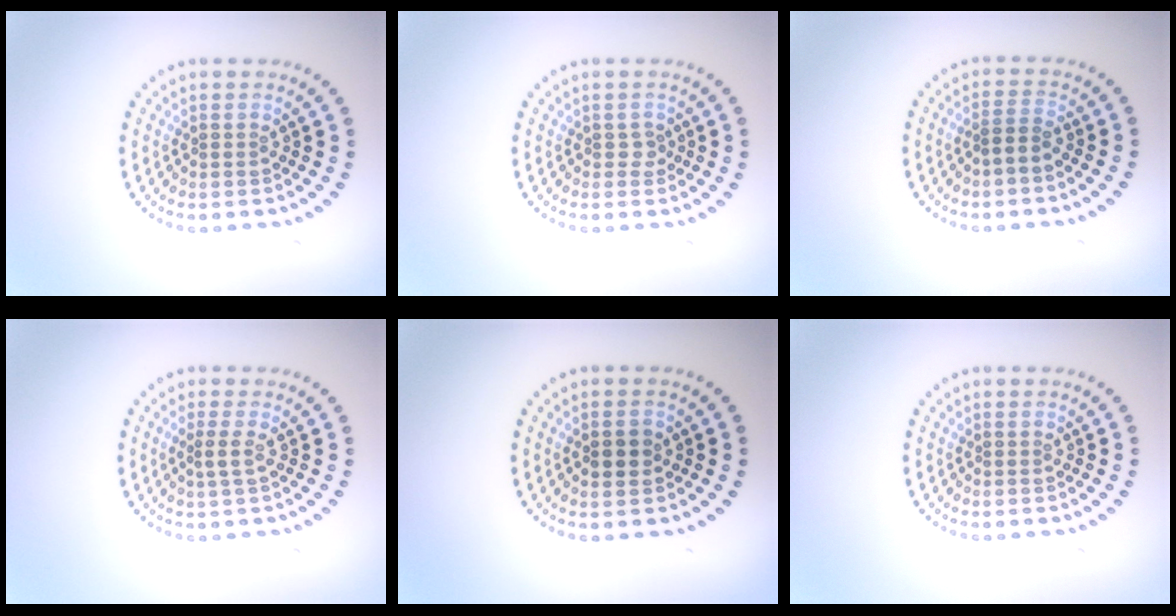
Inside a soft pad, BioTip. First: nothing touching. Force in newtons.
{"total": 0.9, "press": 0.6, "slide": 0.7}
{"total": 1.5, "press": 1.2, "slide": 0.9}
{"total": 1.3, "press": 1.0, "slide": 0.9}
{"total": 2.2, "press": 2.2, "slide": 0.0}
{"total": 0.0}